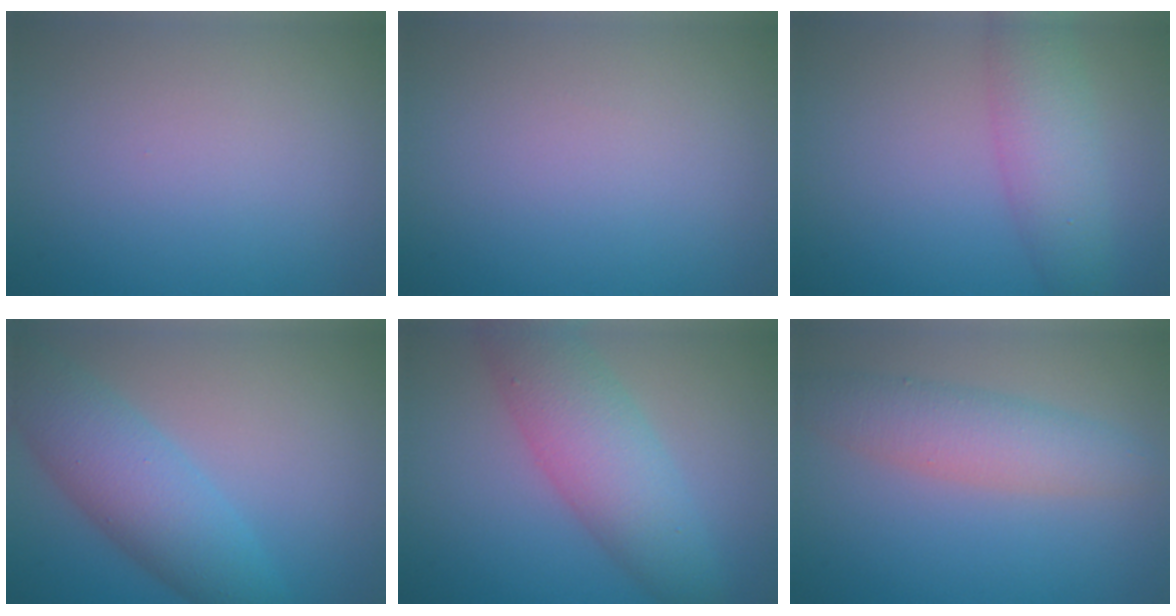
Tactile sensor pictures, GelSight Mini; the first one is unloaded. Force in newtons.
{"total": 0.0}
{"total": 4.5, "press": 4.5, "slide": 0.2}
{"total": 6.4, "press": 6.4, "slide": 0.2}
{"total": 6.7, "press": 6.7, "slide": 0.2}
{"total": 4.3, "press": 4.3, "slide": 0.1}